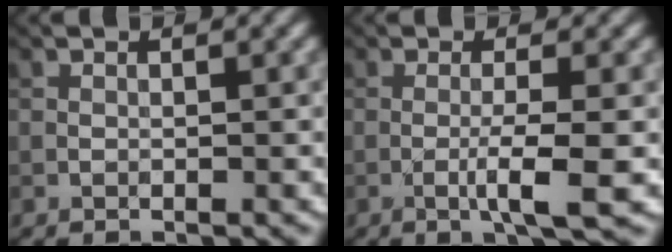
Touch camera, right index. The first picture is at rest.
{"total": 3.3, "force": [-0.8, 0.4, 3.2], "torque": [-0.054, -0.002, -0.018]}